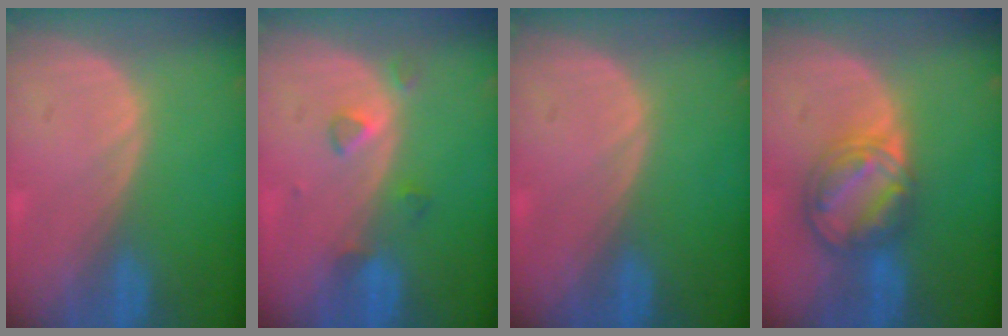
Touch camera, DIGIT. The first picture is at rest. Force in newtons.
{"total": 3.0, "press": 2.8, "slide": 0.9}
{"total": 0.0}
{"total": 8.2, "press": 7.0, "slide": 4.2}